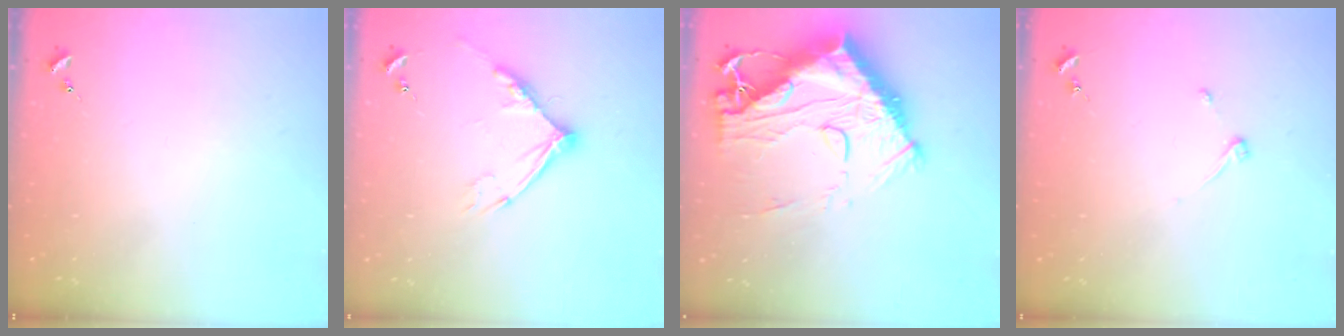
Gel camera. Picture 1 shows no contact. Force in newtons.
{"total": 10.7, "press": 10.6, "slide": 1.1}
{"total": 23.2, "press": 23.1, "slide": 2.2}
{"total": 3.2, "press": 3.2, "slide": 0.5}